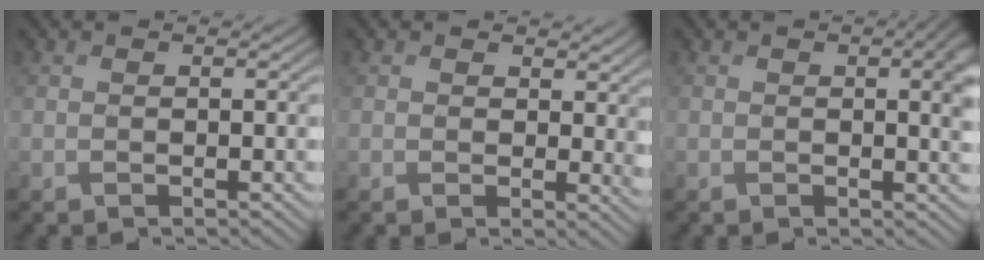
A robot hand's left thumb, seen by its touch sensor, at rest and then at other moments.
{"total": 3.1, "force": [1.4, 2.2, 1.7], "torque": [-0.032, -0.011, 0.021]}
{"total": 3.6, "force": [0.9, 1.0, 3.3], "torque": [-0.044, 0.000, 0.015]}